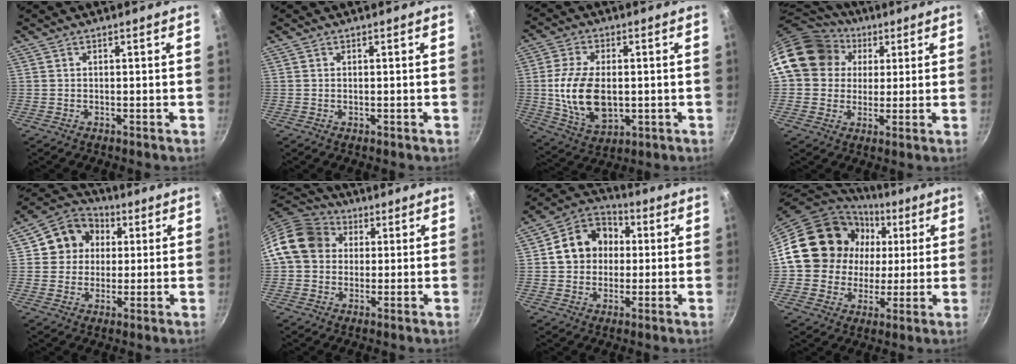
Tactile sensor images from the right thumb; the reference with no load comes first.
{"total": 0.0}
{"total": 13.9, "force": [-0.5, 8.4, 11.1], "torque": [-0.198, -0.004, 0.001]}
{"total": 15.9, "force": [4.0, 13.7, 7.0], "torque": [-0.104, 0.023, 0.059]}
{"total": 10.4, "force": [2.3, 9.4, 3.8], "torque": [-0.032, 0.017, 0.025]}
{"total": 12.4, "force": [2.4, 10.6, 6.2], "torque": [-0.083, 0.026, 0.024]}
{"total": 12.6, "force": [1.5, 10.7, 6.5], "torque": [-0.069, 0.025, 0.008]}
{"total": 20.0, "force": [3.9, 17.6, 8.5], "torque": [-0.137, 0.017, 0.072]}